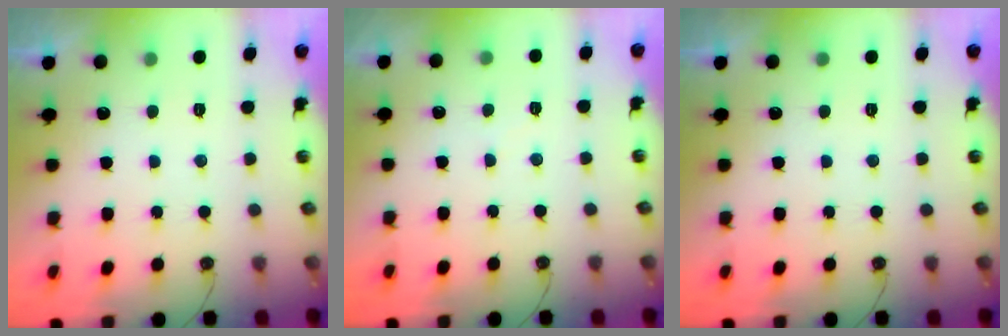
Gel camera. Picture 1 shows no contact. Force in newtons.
{"total": 2.5, "press": 2.4, "slide": 0.4}
{"total": 0.0}